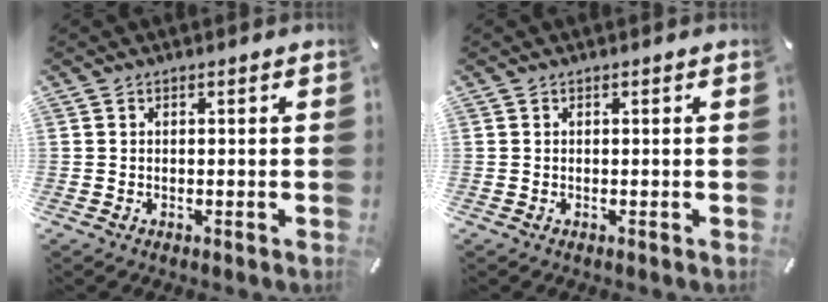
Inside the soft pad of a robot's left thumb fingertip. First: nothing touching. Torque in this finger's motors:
{"motor_torque": [-0.02, -0.02, -0.03, 0.03, 0.00]}